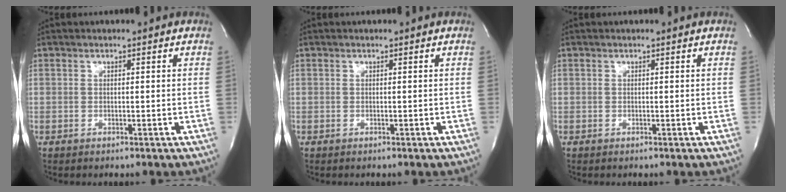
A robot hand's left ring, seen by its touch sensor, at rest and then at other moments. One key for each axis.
{"total": 0.0}
{"total": 0.0}